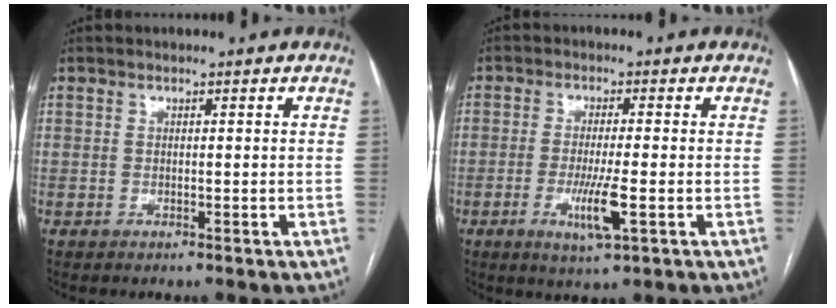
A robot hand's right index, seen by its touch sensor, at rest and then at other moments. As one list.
[{"total": 6.3, "force": [-2.0, 0.3, 5.9], "torque": [-0.117, -0.016, -0.033]}]